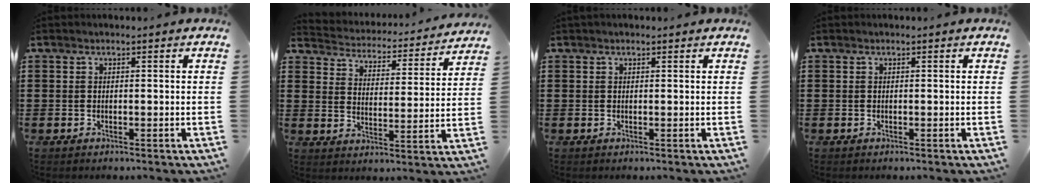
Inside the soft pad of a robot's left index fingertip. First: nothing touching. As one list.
[{"total": 3.3, "force": [3.3, 0.0, -0.3], "torque": [-0.020, -0.035, 0.048]}, {"total": 0.5, "force": [0.4, 0.2, 0.3], "torque": [-0.006, 0.002, 0.008]}, {"total": 0.0}]